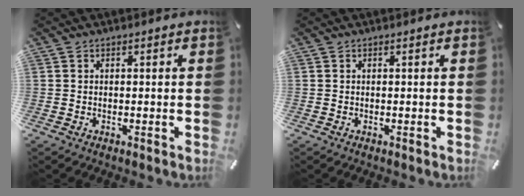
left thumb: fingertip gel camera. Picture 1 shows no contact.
{"total": 0.0}